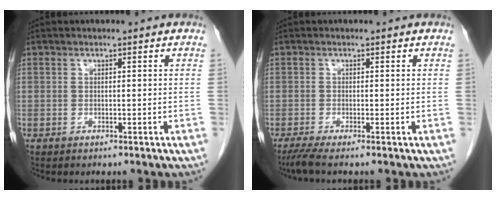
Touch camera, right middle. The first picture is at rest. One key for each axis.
{"total": 2.4, "fx": -1.7, "fy": -0.1, "fz": 1.7, "tx": -0.038, "ty": -0.009, "tz": -0.038}